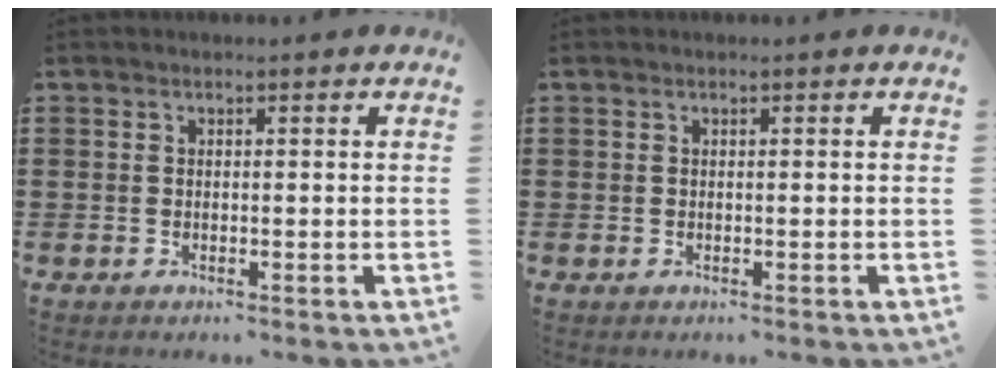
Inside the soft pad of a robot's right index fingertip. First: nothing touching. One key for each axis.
{"total": 0.0}